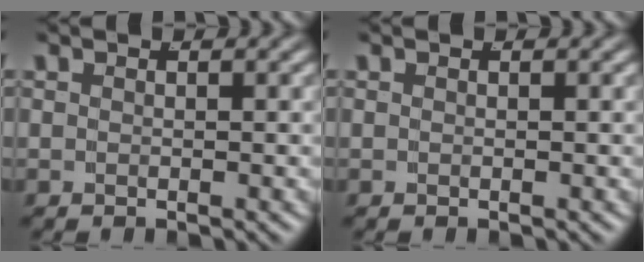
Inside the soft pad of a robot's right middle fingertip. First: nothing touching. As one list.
[{"total": 0.0}]